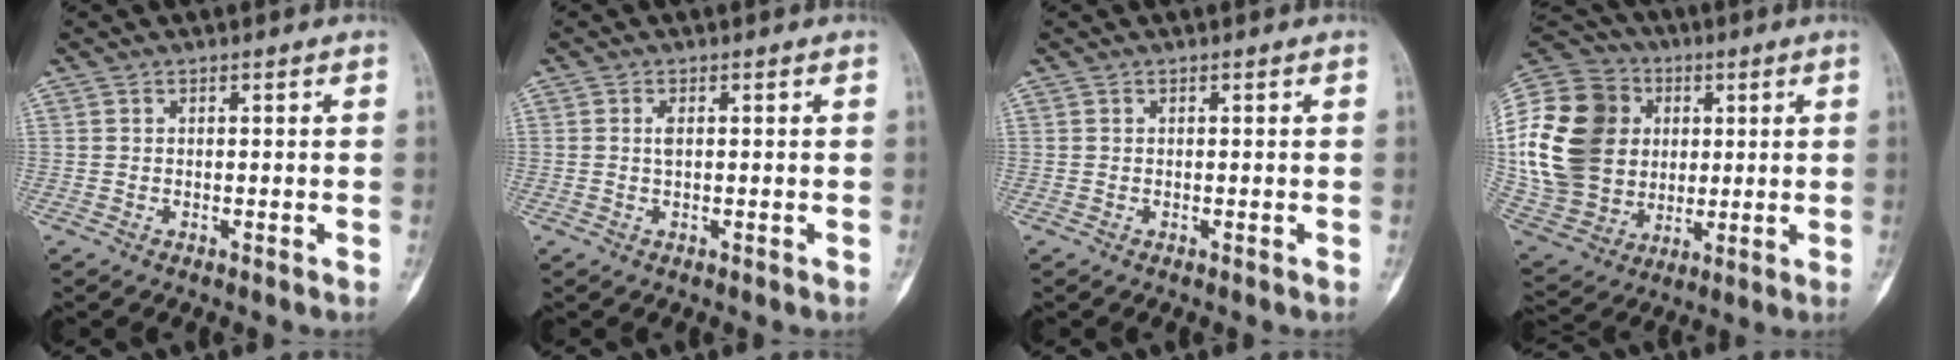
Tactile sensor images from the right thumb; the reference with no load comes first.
{"total": 1.2, "force": [0.1, 0.5, 1.1], "torque": [-0.024, 0.000, 0.003]}
{"total": 0.0}
{"total": 26.2, "force": [3.7, 21.2, 15.0], "torque": [-0.309, 0.020, 0.083]}